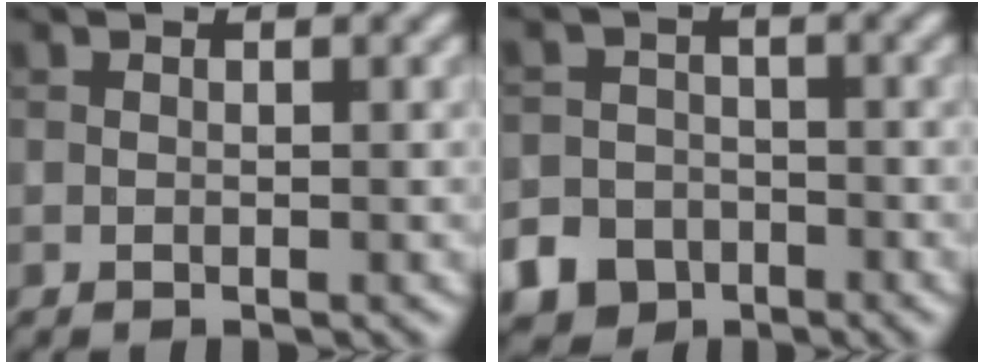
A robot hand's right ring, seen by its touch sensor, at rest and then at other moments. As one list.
[{"total": 8.8, "force": [-5.6, 6.6, 1.5], "torque": [-0.025, -0.032, -0.109]}]